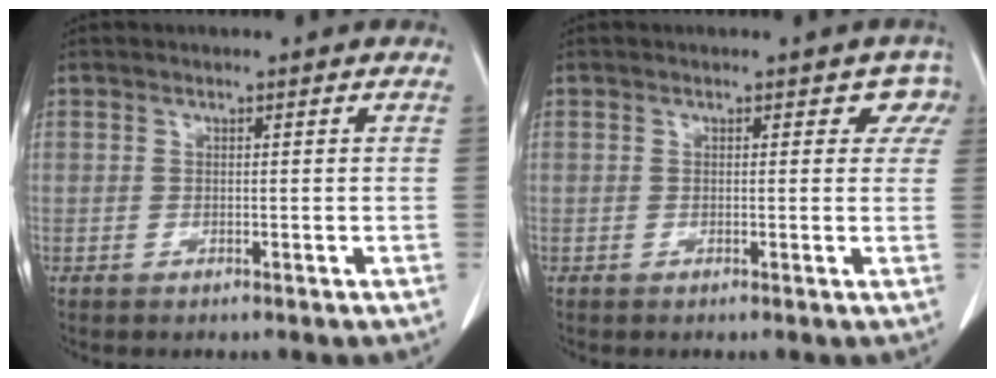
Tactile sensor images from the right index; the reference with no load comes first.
{"total": 2.4, "force": [1.3, 1.7, 1.1], "torque": [0.013, 0.001, -0.001]}